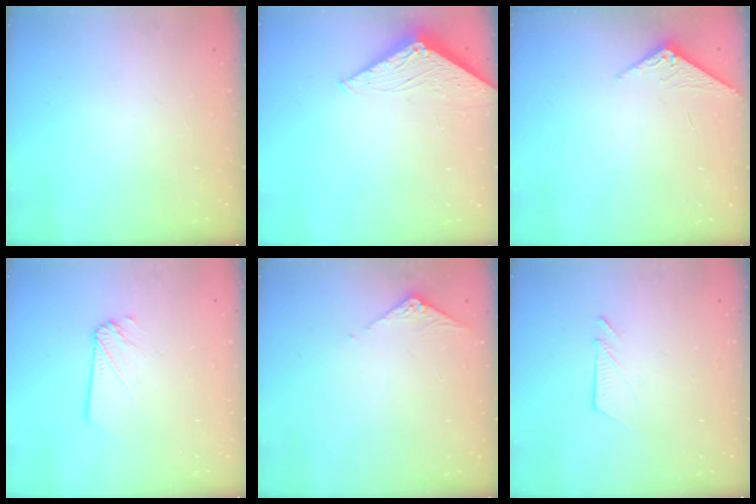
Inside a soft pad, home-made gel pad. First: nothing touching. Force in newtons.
{"total": 3.0, "press": 2.9, "slide": 0.3}
{"total": 2.4, "press": 2.4, "slide": 0.3}
{"total": 1.6, "press": 1.6, "slide": 0.1}
{"total": 3.2, "press": 3.2, "slide": 0.3}
{"total": 4.7, "press": 4.6, "slide": 0.8}